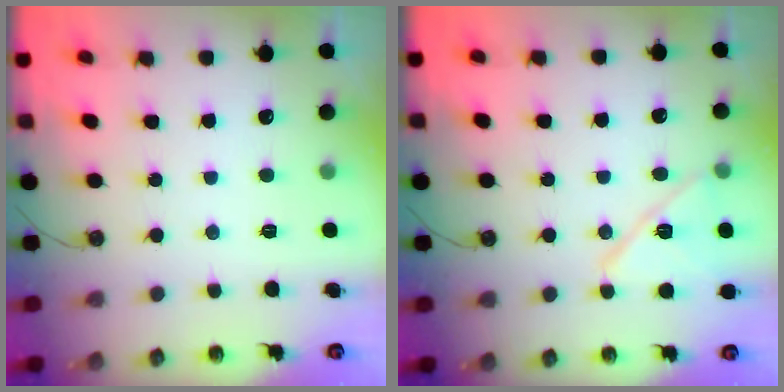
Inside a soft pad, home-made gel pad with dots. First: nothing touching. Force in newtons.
{"total": 12.1, "press": 10.4, "slide": 6.2}